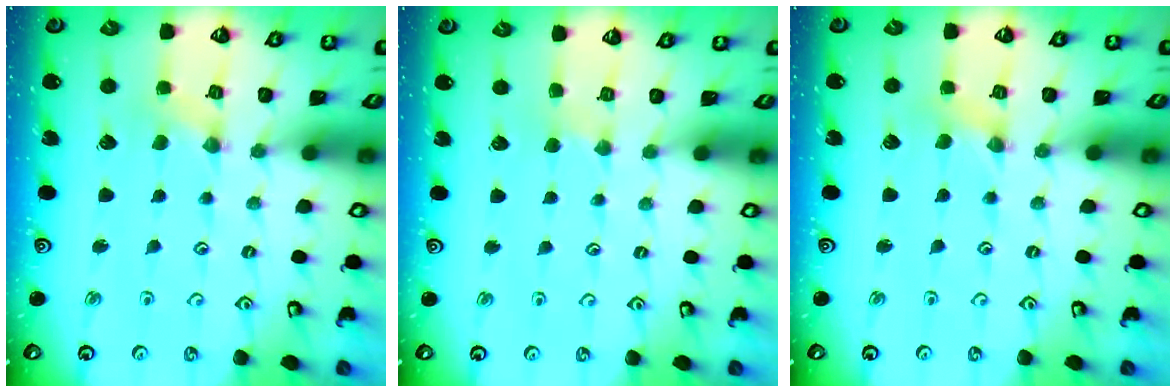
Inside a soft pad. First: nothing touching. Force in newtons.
{"total": 2.0, "press": 1.9, "slide": 0.3}
{"total": 0.8, "press": 0.8, "slide": 0.2}